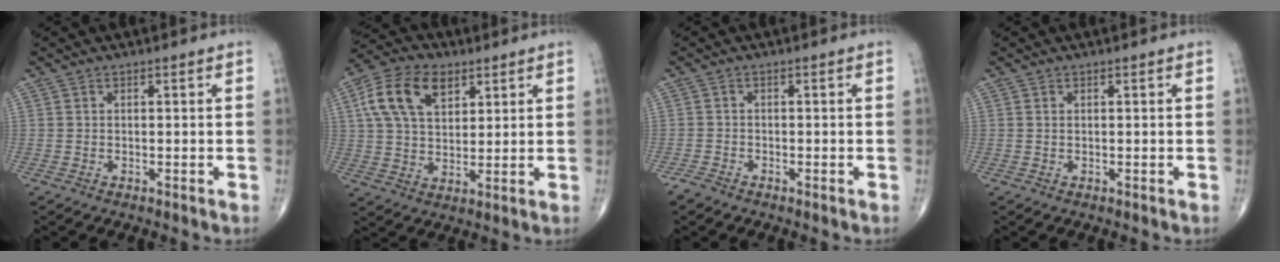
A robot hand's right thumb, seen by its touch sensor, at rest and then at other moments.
{"total": 12.9, "force": [5.2, 7.9, 8.7], "torque": [-0.153, -0.001, 0.096]}
{"total": 1.6, "force": [-1.3, 0.7, 0.5], "torque": [-0.014, -0.002, -0.029]}
{"total": 0.0}